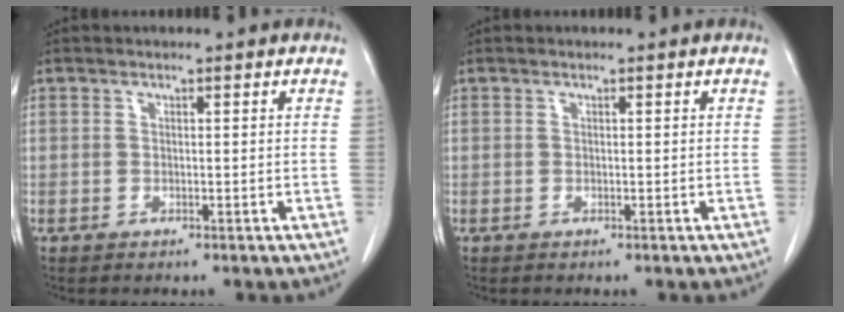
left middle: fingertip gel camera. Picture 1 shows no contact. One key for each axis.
{"total": 0.0}